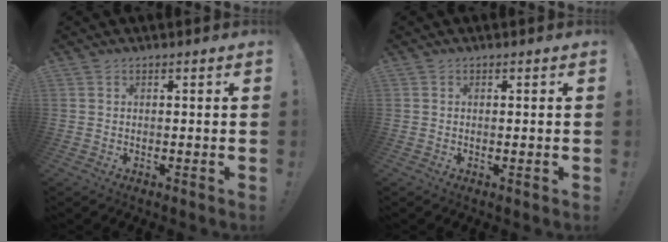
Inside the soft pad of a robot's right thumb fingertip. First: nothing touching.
{"total": 0.8, "force": [0.1, -0.2, 0.7], "torque": [-0.006, -0.004, 0.000]}